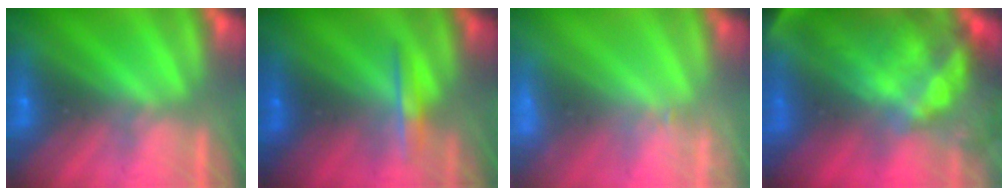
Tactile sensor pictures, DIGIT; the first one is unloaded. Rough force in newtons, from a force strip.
{"total": 1.7}
{"total": 2.4}
{"total": 7.8}